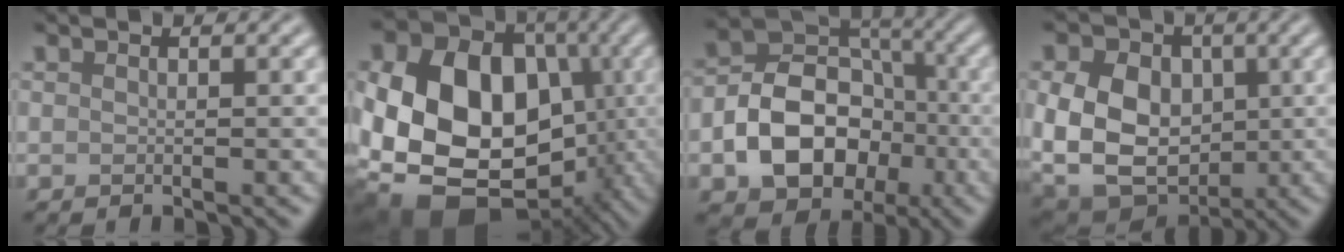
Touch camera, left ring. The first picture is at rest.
{"total": 16.9, "force": [-2.7, 12.5, 11.1], "torque": [-0.195, -0.002, -0.042]}
{"total": 9.5, "force": [-2.6, 7.0, 5.8], "torque": [-0.082, 0.003, -0.053]}
{"total": 12.9, "force": [0.6, 9.8, 8.4], "torque": [-0.146, 0.006, 0.003]}